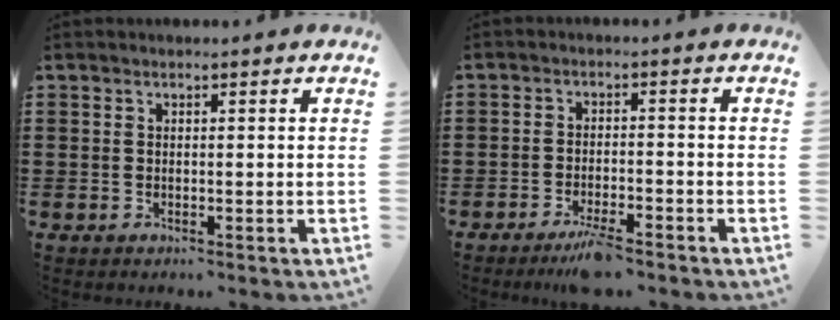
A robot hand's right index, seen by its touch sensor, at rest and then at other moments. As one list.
[{"total": 3.8, "force": [-3.2, 0.4, 2.2], "torque": [-0.035, 0.000, -0.058]}]